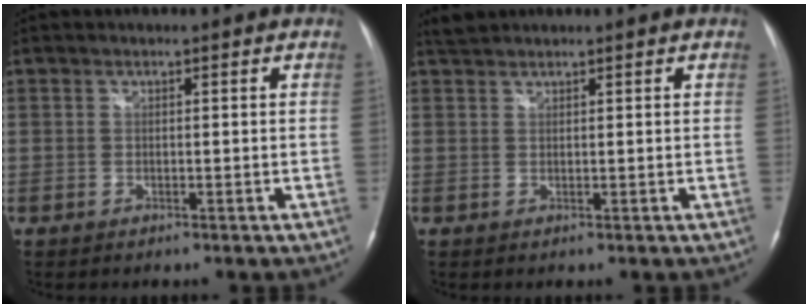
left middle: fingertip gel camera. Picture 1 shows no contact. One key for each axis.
{"total": 1.6, "fx": 1.6, "fy": 0.2, "fz": 0.1, "tx": -0.010, "ty": 0.012, "tz": 0.035}